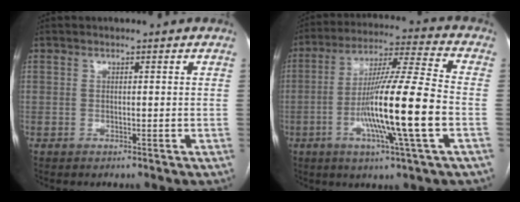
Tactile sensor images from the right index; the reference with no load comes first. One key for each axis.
{"total": 16.6, "fx": -3.9, "fy": -0.6, "fz": 16.1, "tx": -0.292, "ty": -0.008, "tz": -0.077}